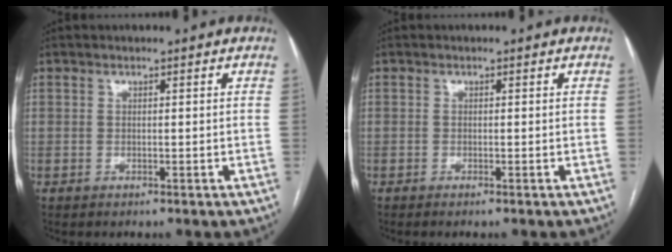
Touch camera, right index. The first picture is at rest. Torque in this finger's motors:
{"motor_torque": [-0.02, -0.02, -0.03, -0.01]}